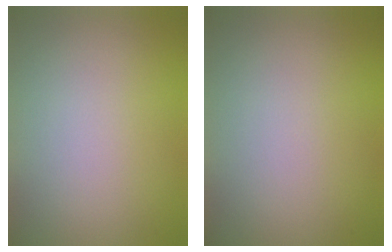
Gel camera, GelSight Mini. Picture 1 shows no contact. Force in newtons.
{"total": 0.0}